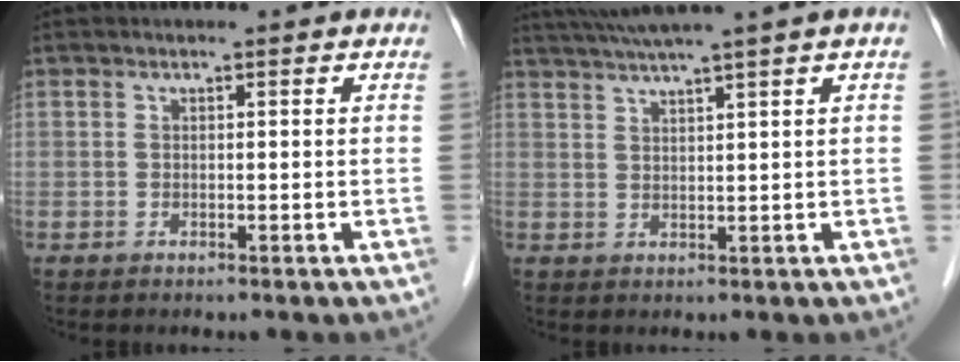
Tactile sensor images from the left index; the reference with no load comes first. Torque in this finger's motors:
{"motor_torque": [0.99, -1.15, 0.16, 0.15]}